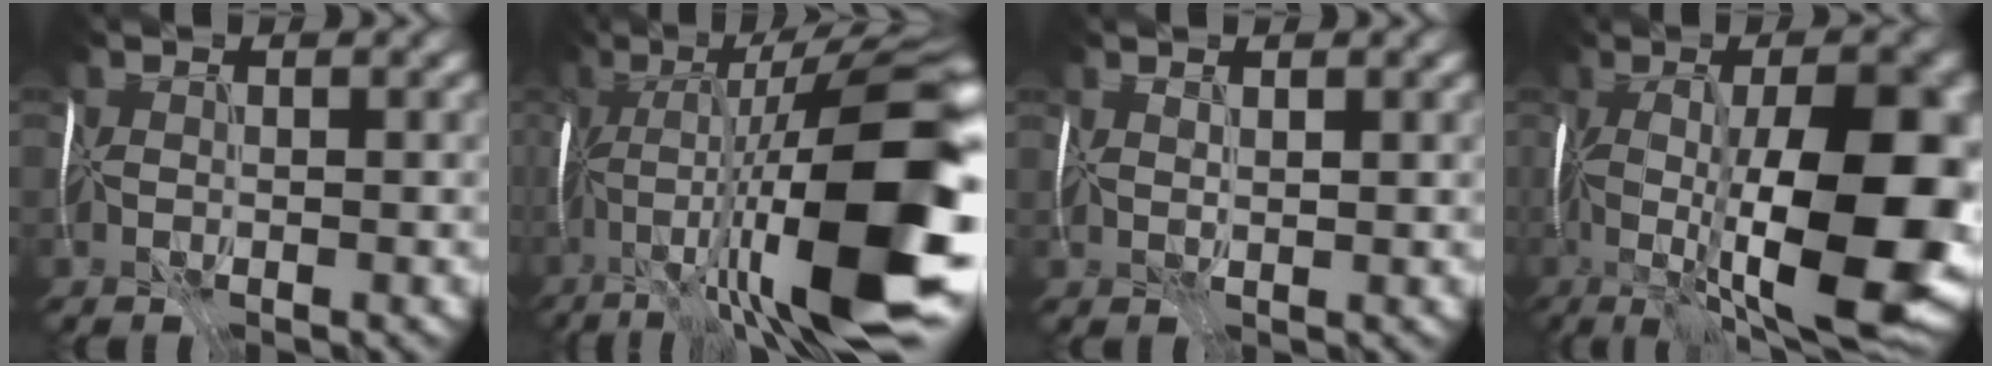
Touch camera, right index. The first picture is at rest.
{"total": 17.6, "force": [-4.0, 2.6, 17.0], "torque": [-0.269, 0.034, -0.064]}
{"total": 1.3, "force": [1.1, -0.6, 0.2], "torque": [-0.009, 0.003, 0.025]}
{"total": 16.7, "force": [-2.3, 4.6, 15.9], "torque": [-0.238, 0.003, -0.027]}